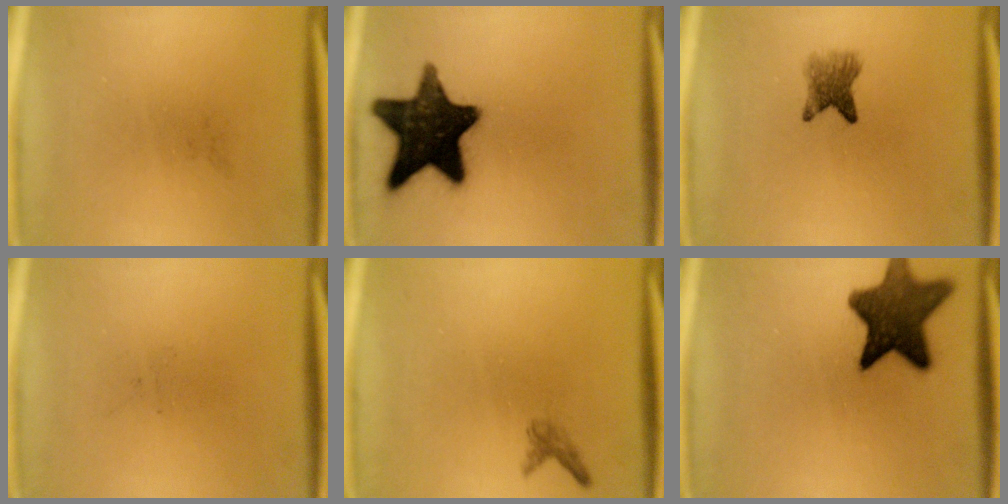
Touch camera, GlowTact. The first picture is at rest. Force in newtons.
{"total": 17.3}
{"total": 3.6}
{"total": 0.0}
{"total": 1.1}
{"total": 12.3}